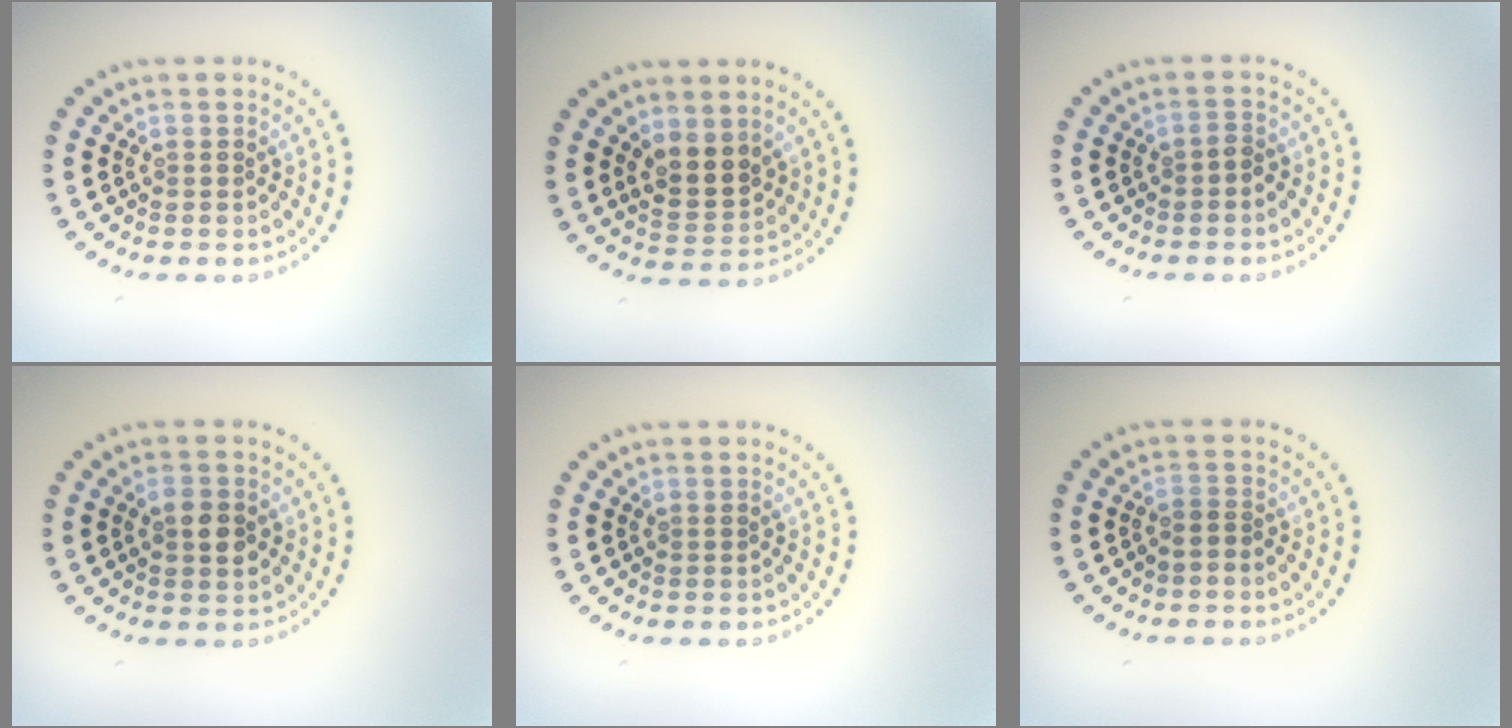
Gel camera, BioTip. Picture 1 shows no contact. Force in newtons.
{"total": 3.2, "press": 3.0, "slide": 1.1}
{"total": 0.9, "press": 0.8, "slide": 0.5}
{"total": 2.0, "press": 2.0, "slide": 0.1}
{"total": 0.0}
{"total": 0.7, "press": 0.6, "slide": 0.5}